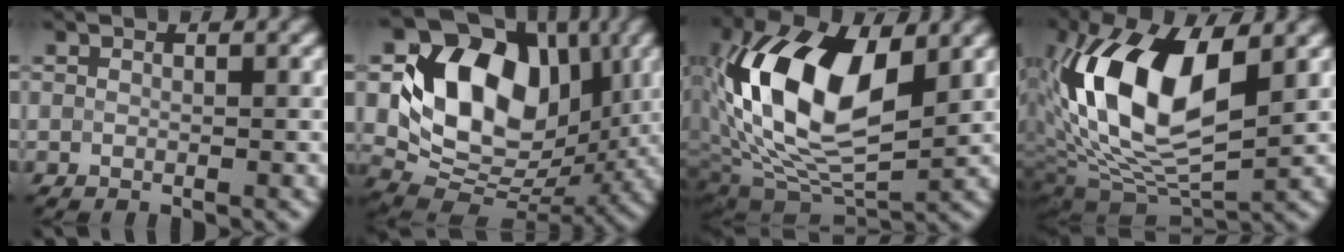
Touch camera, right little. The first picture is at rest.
{"total": 11.6, "force": [2.2, 8.4, 7.7], "torque": [-0.129, -0.002, 0.037]}
{"total": 14.0, "force": [2.3, 7.5, 11.6], "torque": [-0.226, 0.011, 0.036]}
{"total": 12.6, "force": [2.2, 6.1, 10.8], "torque": [-0.207, 0.008, 0.032]}